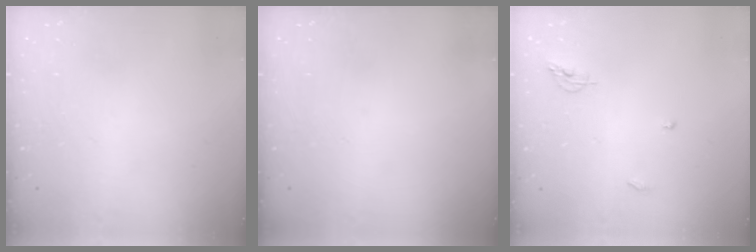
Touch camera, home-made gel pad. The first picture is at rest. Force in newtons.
{"total": 0.0}
{"total": 5.9, "press": 5.9, "slide": 0.2}